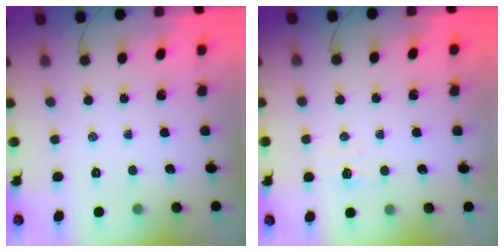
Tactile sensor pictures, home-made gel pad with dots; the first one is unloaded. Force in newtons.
{"total": 2.9, "press": 2.8, "slide": 0.8}